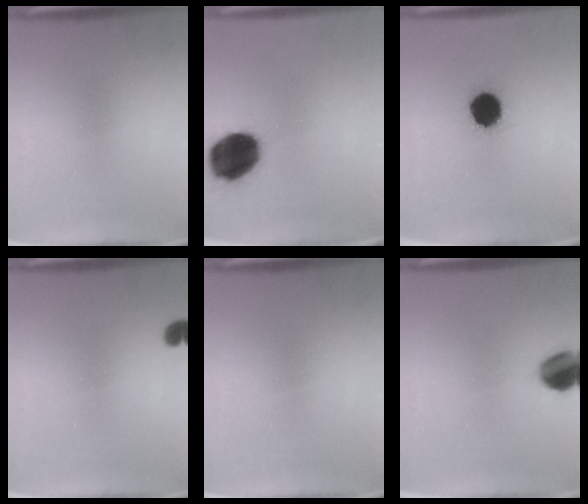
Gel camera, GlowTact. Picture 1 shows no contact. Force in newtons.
{"total": 13.0}
{"total": 12.4}
{"total": 1.7}
{"total": 0.0}
{"total": 9.0}